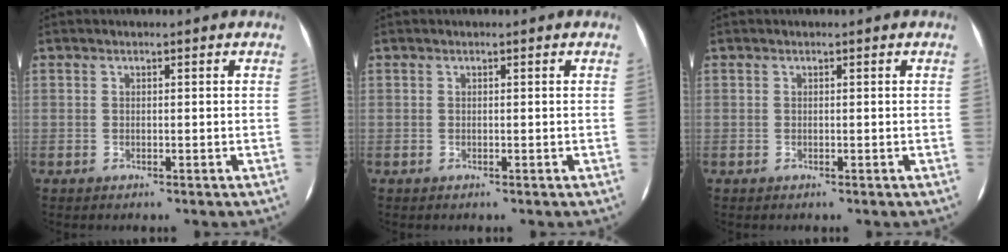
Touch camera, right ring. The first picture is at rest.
{"total": 0.0}
{"total": 0.0}